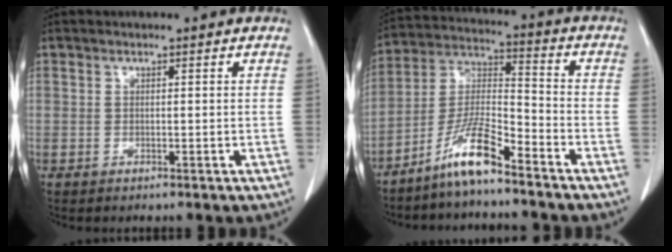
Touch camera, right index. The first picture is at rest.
{"total": 9.2, "force": [-6.8, 0.9, 6.2], "torque": [-0.134, -0.003, -0.136]}